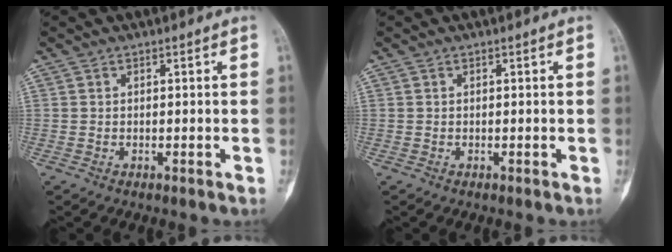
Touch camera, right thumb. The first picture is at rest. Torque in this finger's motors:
{"motor_torque": [-0.01, 0.41, 0.28, -0.05, 0.07]}